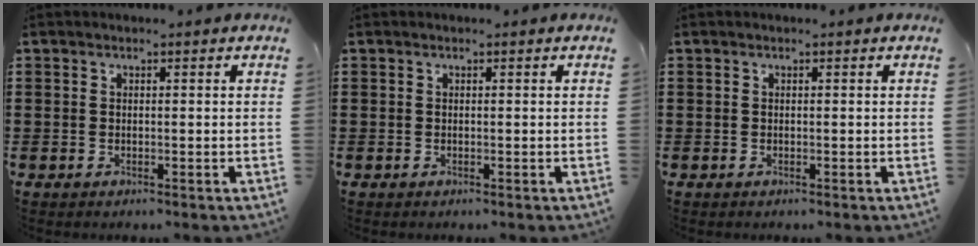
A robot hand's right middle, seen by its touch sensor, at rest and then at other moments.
{"total": 0.0}
{"total": 0.0}